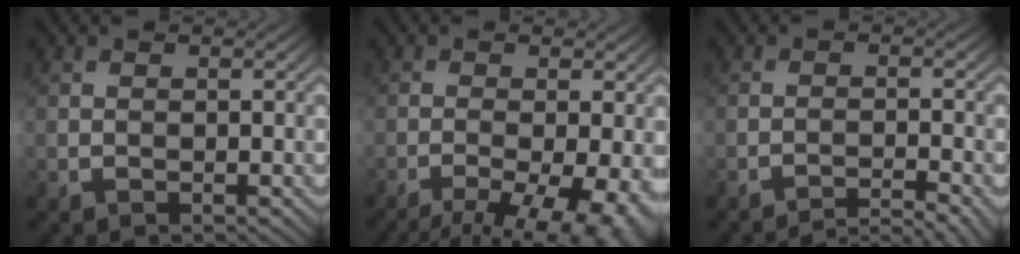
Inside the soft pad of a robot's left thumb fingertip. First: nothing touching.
{"total": 11.8, "force": [-7.0, 4.4, 8.4], "torque": [-0.125, -0.030, -0.072]}
{"total": 4.5, "force": [-3.8, 0.3, 2.3], "torque": [-0.035, 0.014, -0.067]}